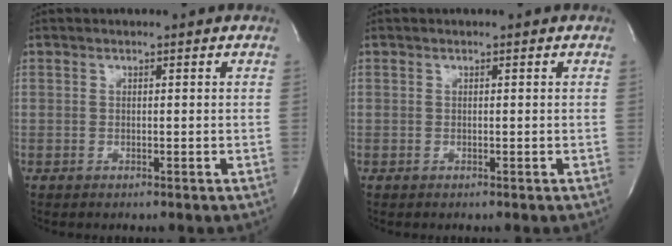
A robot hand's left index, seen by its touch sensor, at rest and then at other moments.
{"total": 0.0}